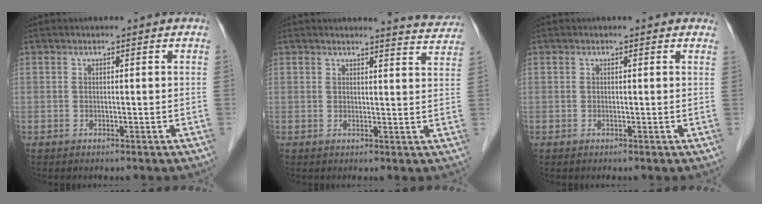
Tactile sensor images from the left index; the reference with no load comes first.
{"total": 5.3, "force": [5.3, 0.0, 0.1], "torque": [-0.006, -0.025, 0.044]}
{"total": 0.9, "force": [0.7, 0.4, 0.2], "torque": [-0.003, -0.001, -0.004]}